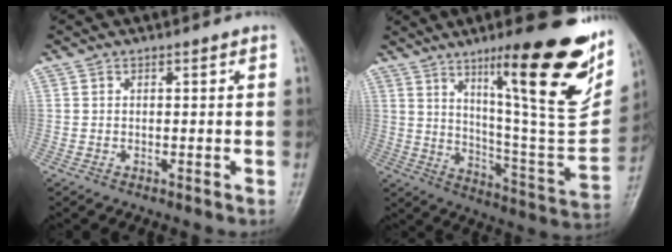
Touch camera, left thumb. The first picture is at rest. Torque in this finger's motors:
{"motor_torque": [2.53, 0.81, 1.65, -1.11, 0.48]}